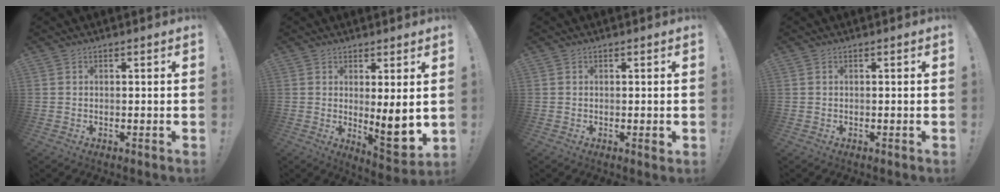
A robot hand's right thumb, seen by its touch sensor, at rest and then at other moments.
{"total": 9.0, "force": [1.1, 1.5, 8.8], "torque": [-0.109, -0.036, 0.022]}
{"total": 1.0, "force": [0.0, 0.0, 1.0], "torque": [-0.003, -0.006, -0.003]}
{"total": 0.0}